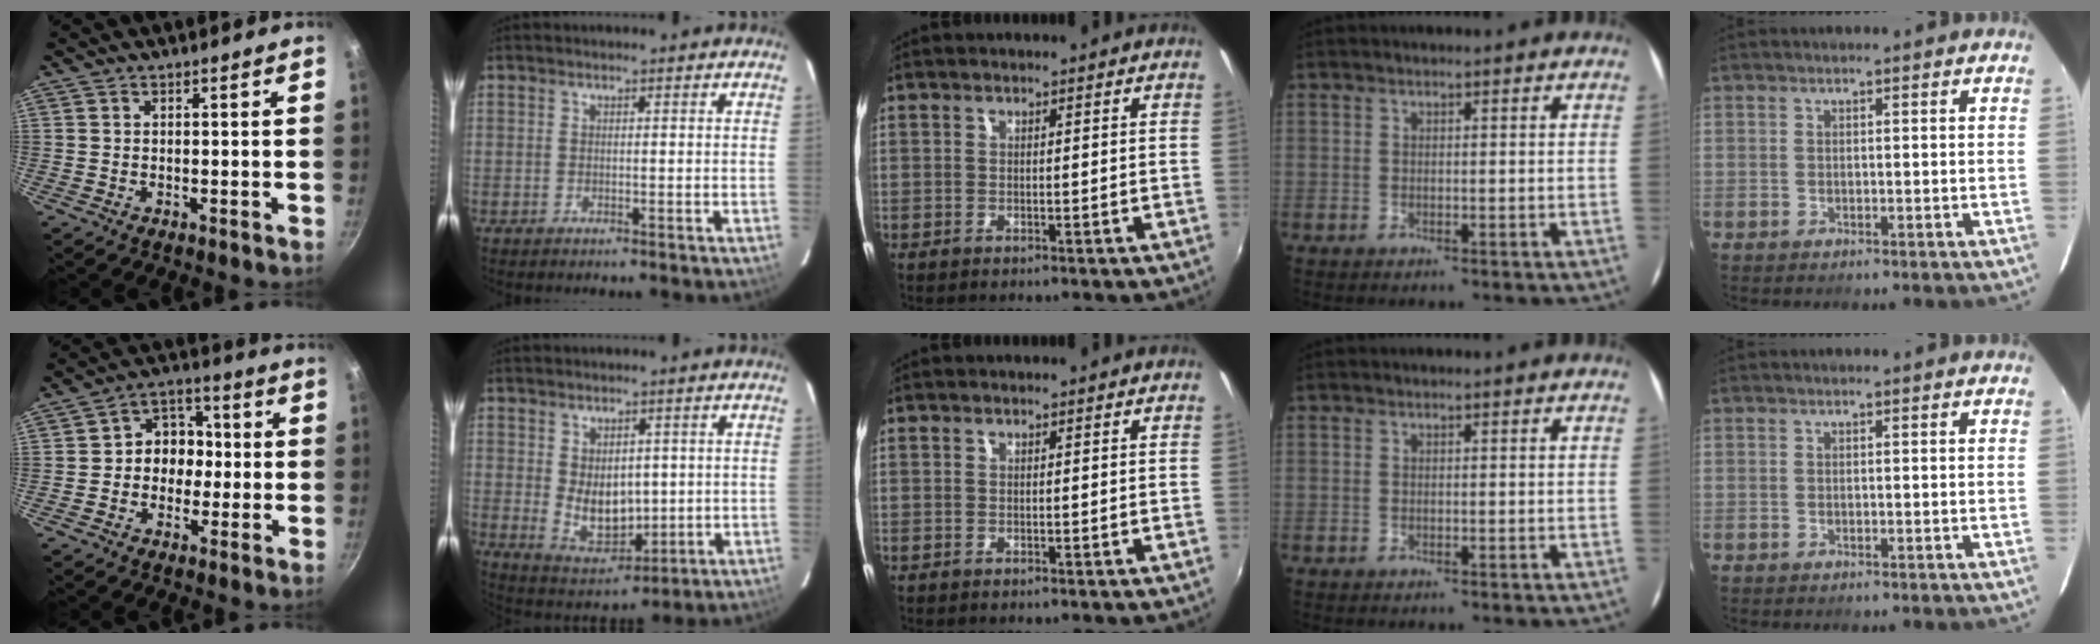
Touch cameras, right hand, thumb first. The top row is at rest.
{"thumb": {"total": 8.4, "force": [-0.5, 7.1, 4.5], "torque": [-0.010, 0.026, -0.021]}, "index": {"total": 8.2, "force": [0.7, 5.8, 5.8], "torque": [-0.103, -0.013, 0.036]}}